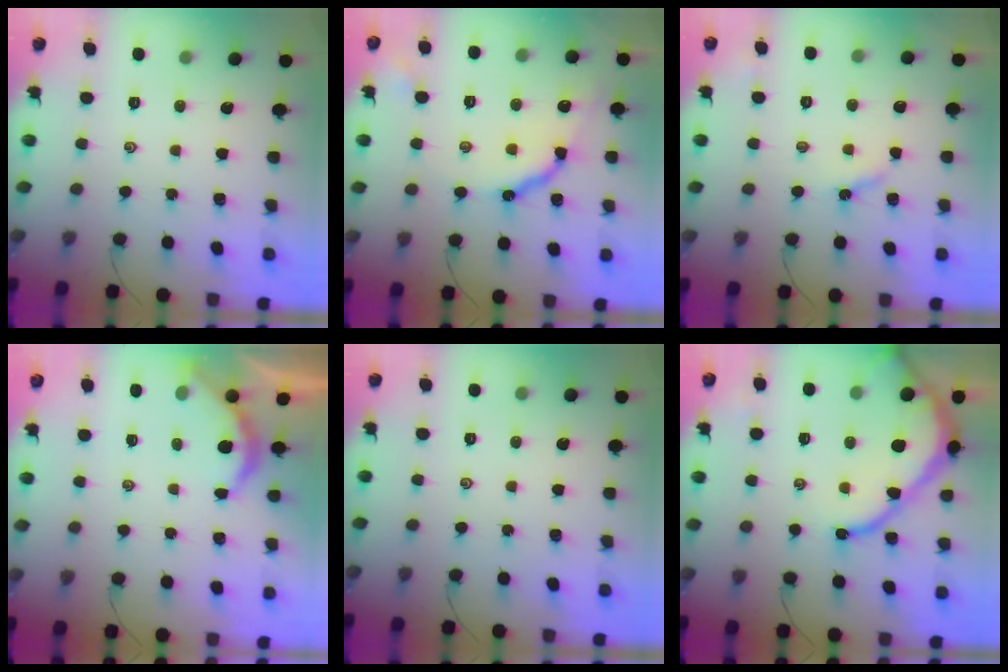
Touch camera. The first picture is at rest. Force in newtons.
{"total": 10.3, "press": 10.2, "slide": 0.9}
{"total": 5.2, "press": 5.2, "slide": 0.4}
{"total": 3.6, "press": 3.6, "slide": 0.4}
{"total": 0.0}
{"total": 12.5, "press": 12.5, "slide": 1.0}